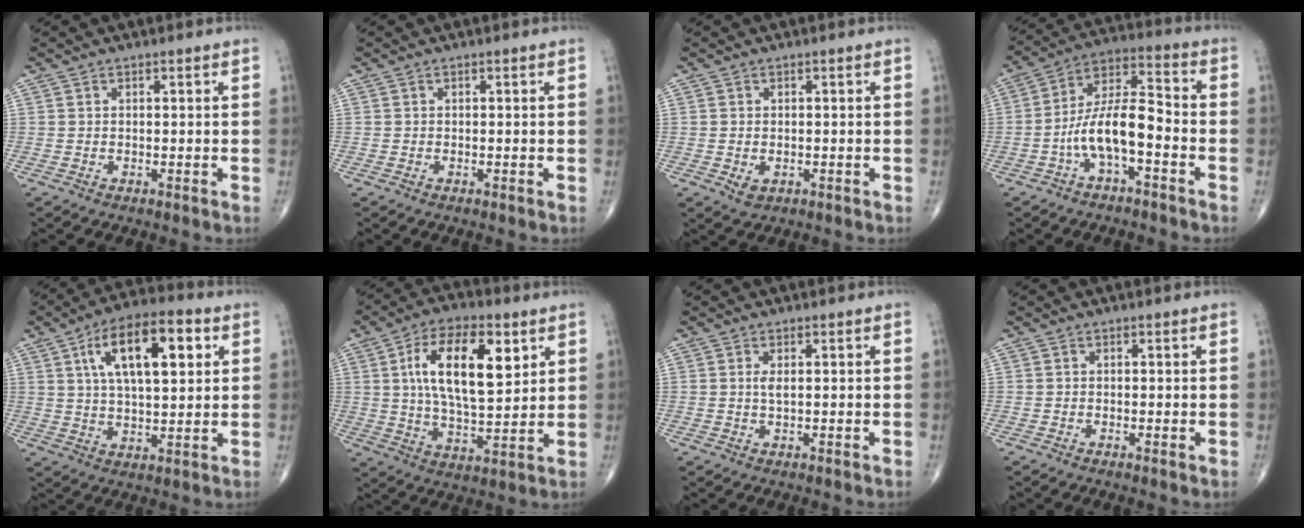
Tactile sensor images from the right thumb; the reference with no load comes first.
{"total": 0.0}
{"total": 2.2, "force": [-0.5, 1.6, 1.4], "torque": [-0.020, -0.002, -0.001]}
{"total": 11.2, "force": [-3.9, 4.1, 9.6], "torque": [-0.181, 0.055, -0.077]}
{"total": 16.0, "force": [5.4, 6.8, 13.5], "torque": [-0.208, 0.001, 0.085]}
{"total": 16.8, "force": [5.3, 7.5, 14.1], "torque": [-0.228, -0.015, 0.092]}
{"total": 1.5, "force": [0.4, 0.4, 1.4], "torque": [-0.032, -0.003, 0.008]}
{"total": 0.6, "force": [-0.1, 0.2, 0.6], "torque": [-0.014, -0.003, -0.003]}